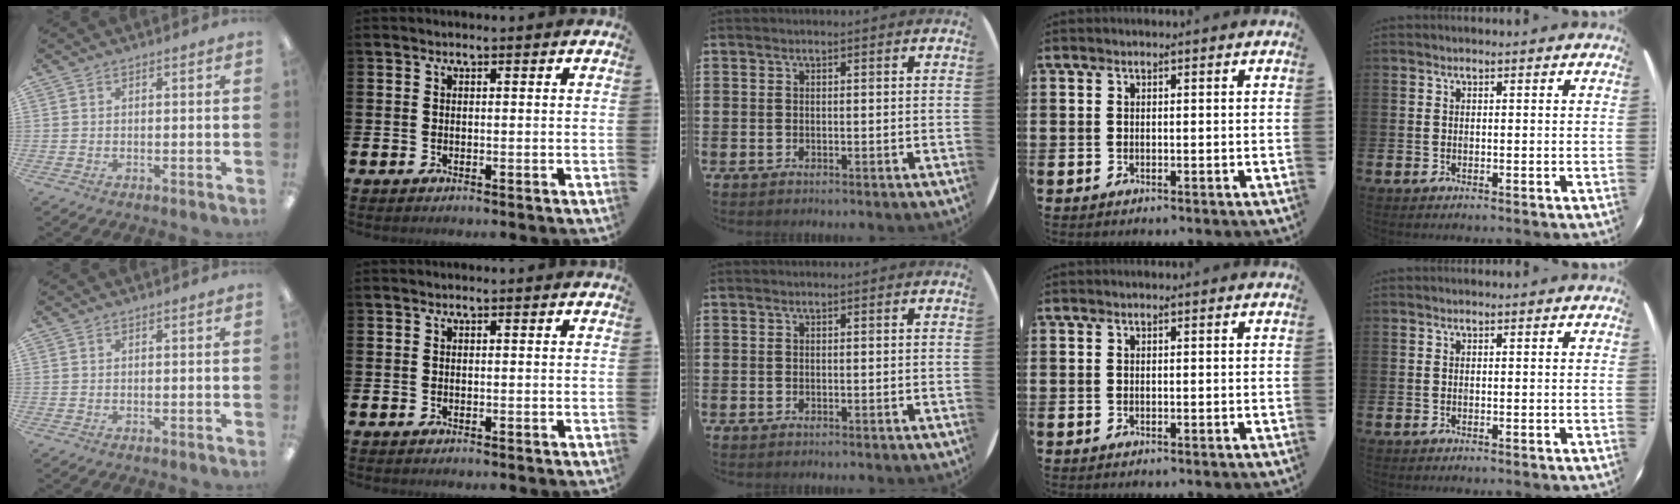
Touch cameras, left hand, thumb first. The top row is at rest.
{}